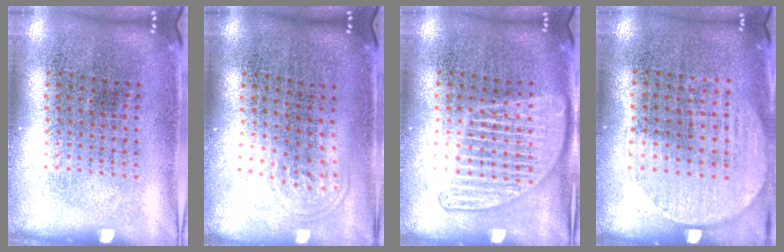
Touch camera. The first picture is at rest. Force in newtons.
{"total": 1.0, "press": 0.7, "slide": 0.7}
{"total": 1.7, "press": 1.7, "slide": 0.2}
{"total": 0.6, "press": 0.4, "slide": 0.5}